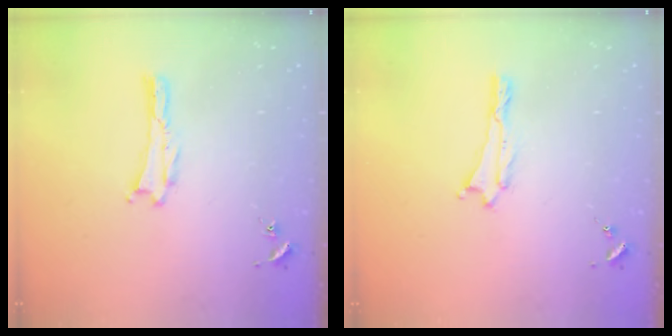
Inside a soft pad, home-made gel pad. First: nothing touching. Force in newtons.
{"total": 0.0}